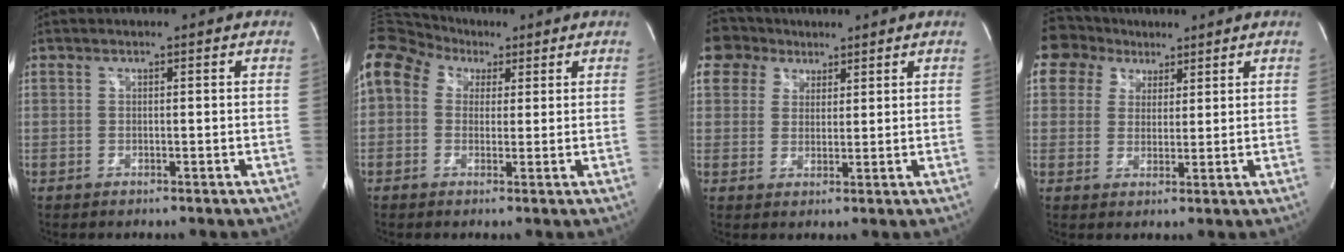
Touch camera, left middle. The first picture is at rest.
{"total": 12.3, "force": [5.1, 9.3, 6.2], "torque": [-0.163, 0.074, 0.090]}
{"total": 6.9, "force": [4.5, 5.2, 0.7], "torque": [-0.018, 0.026, 0.087]}
{"total": 7.8, "force": [4.9, 6.0, 0.9], "torque": [-0.025, 0.034, 0.092]}